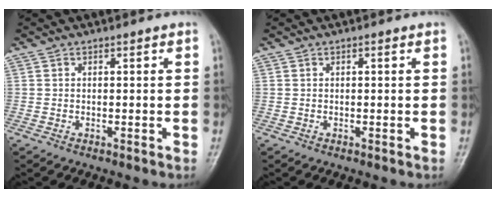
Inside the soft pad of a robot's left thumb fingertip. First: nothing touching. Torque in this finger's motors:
{"motor_torque": [0.19, 0.26, -0.05, -0.07, -0.01]}